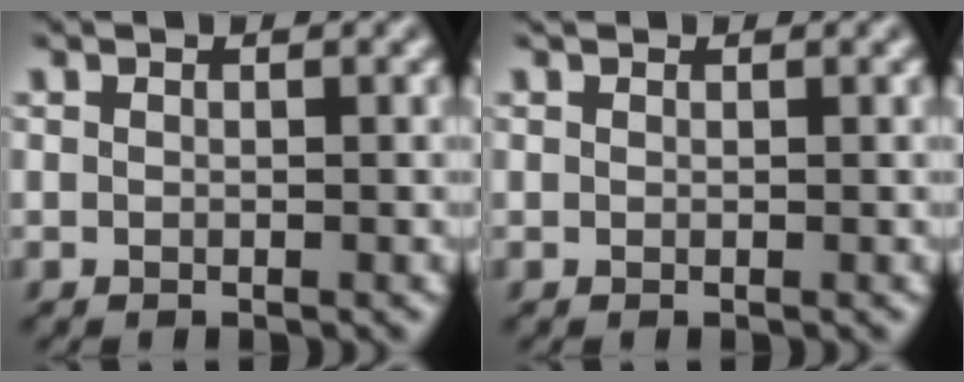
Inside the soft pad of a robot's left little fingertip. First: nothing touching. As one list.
[{"total": 0.5, "force": [0.4, 0.3, 0.1], "torque": [-0.005, 0.002, 0.007]}]